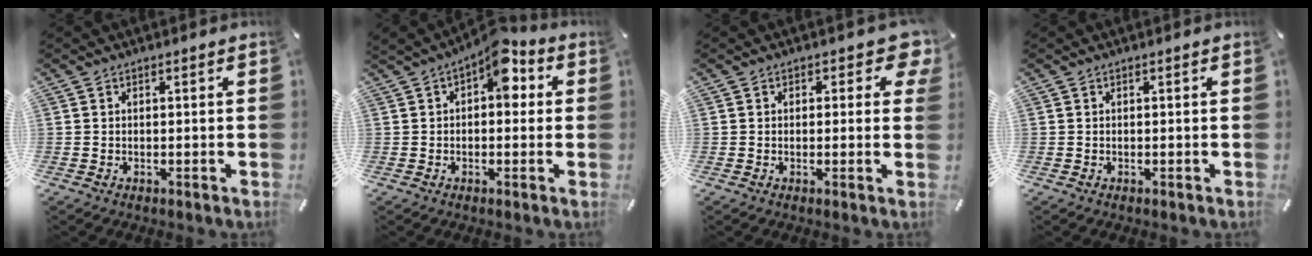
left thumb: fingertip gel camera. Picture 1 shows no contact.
{"total": 8.6, "force": [3.1, 4.7, 6.4], "torque": [-0.087, -0.012, 0.049]}
{"total": 4.7, "force": [2.0, 2.9, 3.1], "torque": [-0.026, -0.004, 0.028]}
{"total": 0.0}